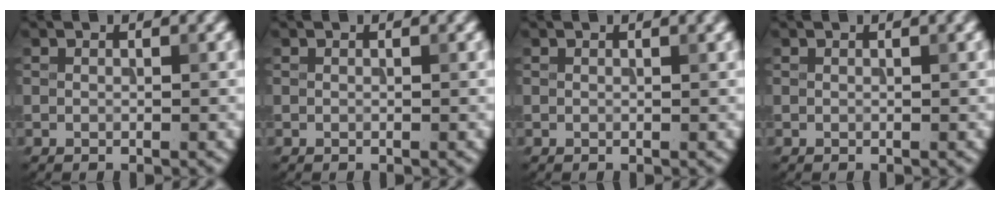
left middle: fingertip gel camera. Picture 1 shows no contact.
{"total": 0.0}
{"total": 1.0, "force": [0.6, 0.3, 0.8], "torque": [-0.003, 0.005, 0.006]}
{"total": 0.7, "force": [0.3, 0.2, 0.6], "torque": [-0.004, 0.007, 0.003]}